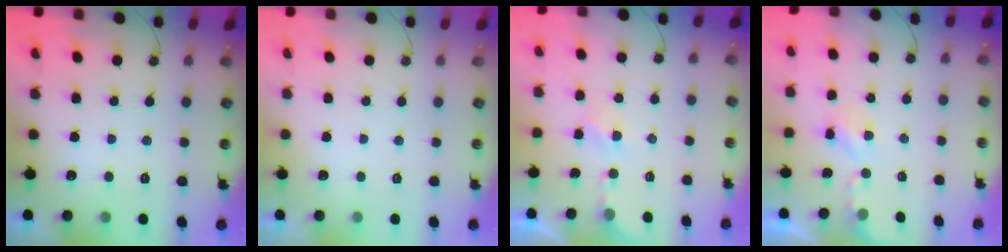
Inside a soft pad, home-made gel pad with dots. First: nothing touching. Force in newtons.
{"total": 0.0}
{"total": 3.1, "press": 3.0, "slide": 0.4}
{"total": 2.7, "press": 2.7, "slide": 0.5}